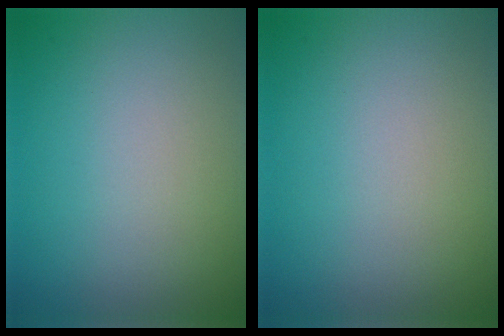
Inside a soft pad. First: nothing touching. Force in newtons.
{"total": 0.0}